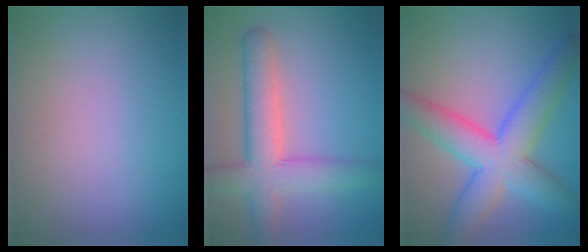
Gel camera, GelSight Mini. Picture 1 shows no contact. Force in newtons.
{"total": 6.2, "press": 6.2, "slide": 0.2}
{"total": 8.0, "press": 8.0, "slide": 0.2}